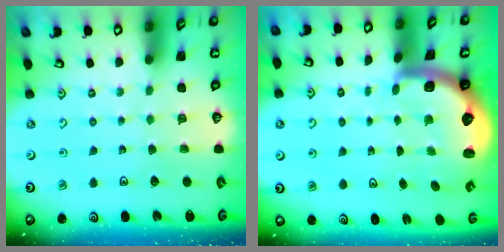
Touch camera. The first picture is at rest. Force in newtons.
{"total": 2.9, "press": 2.6, "slide": 1.4}